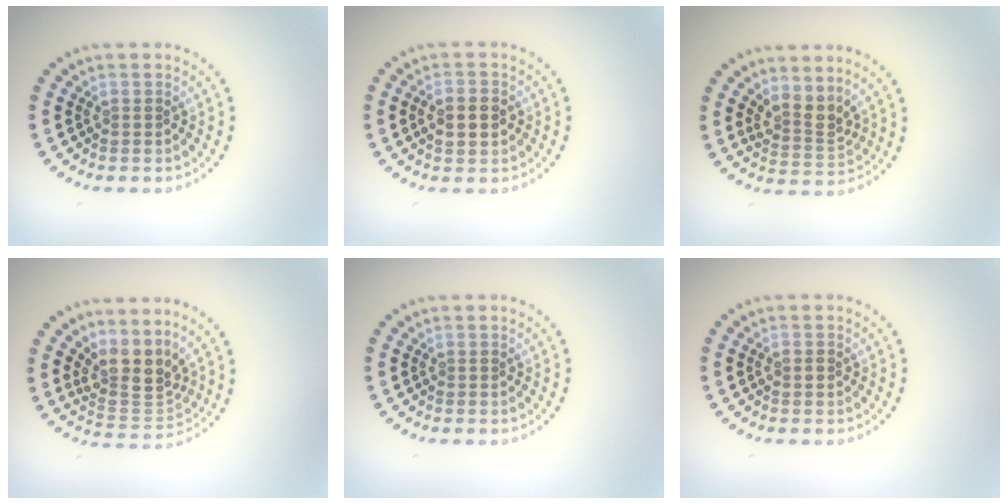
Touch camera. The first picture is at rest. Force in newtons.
{"total": 3.5, "press": 3.5, "slide": 0.2}
{"total": 2.8, "press": 2.0, "slide": 2.0}
{"total": 3.9, "press": 2.8, "slide": 2.7}
{"total": 0.0}
{"total": 0.8, "press": 0.8, "slide": 0.1}